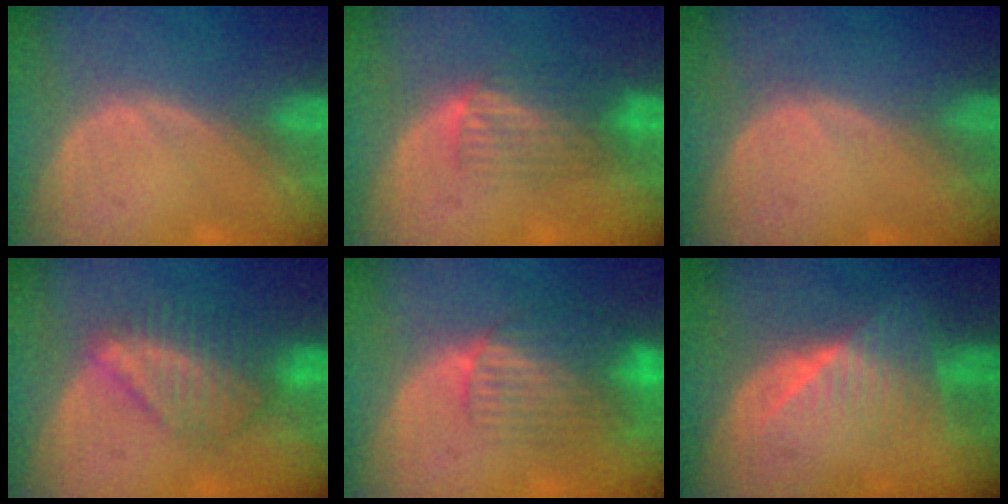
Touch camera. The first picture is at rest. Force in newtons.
{"total": 4.3, "press": 4.2, "slide": 1.1}
{"total": 0.0}
{"total": 6.4, "press": 6.4, "slide": 0.1}
{"total": 8.2, "press": 7.3, "slide": 3.9}
{"total": 6.3, "press": 5.9, "slide": 2.3}